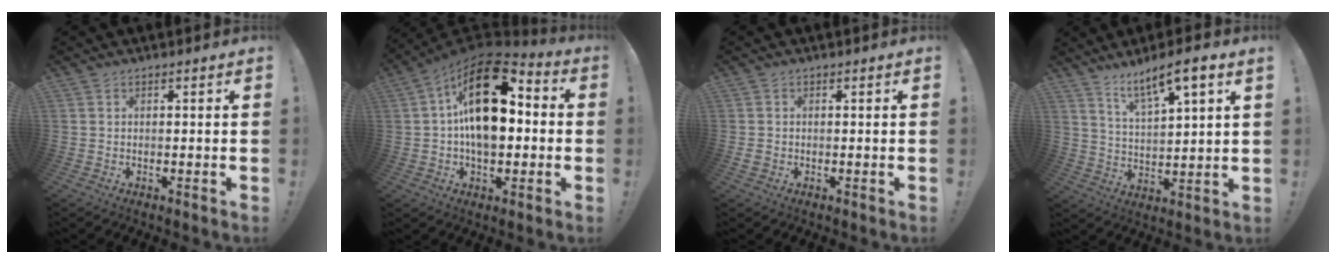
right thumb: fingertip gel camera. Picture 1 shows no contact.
{"total": 22.4, "force": [3.0, 13.3, 17.8], "torque": [-0.281, 0.003, 0.057]}
{"total": 1.4, "force": [-0.3, 1.3, 0.5], "torque": [-0.011, 0.004, -0.004]}
{"total": 9.6, "force": [7.2, 1.3, 6.2], "torque": [-0.099, -0.042, 0.119]}